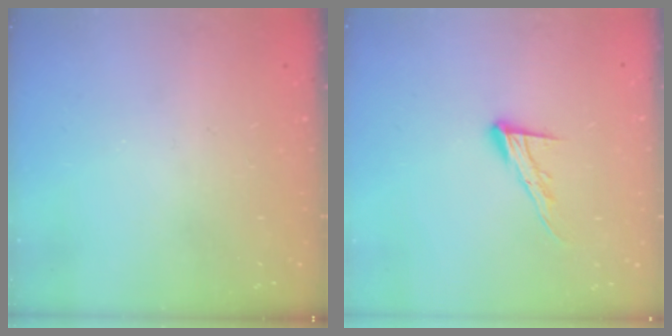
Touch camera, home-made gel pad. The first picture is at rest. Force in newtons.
{"total": 9.8, "press": 9.8, "slide": 0.6}